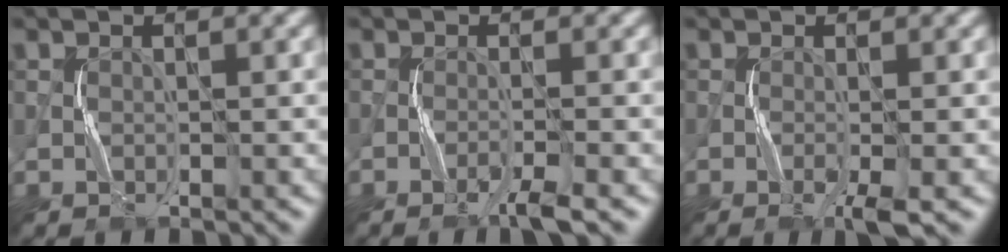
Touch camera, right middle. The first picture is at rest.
{"total": 1.9, "force": [-1.4, -0.3, 1.2], "torque": [-0.019, 0.009, -0.032]}
{"total": 2.0, "force": [-1.0, -0.1, 1.7], "torque": [-0.035, -0.001, -0.022]}